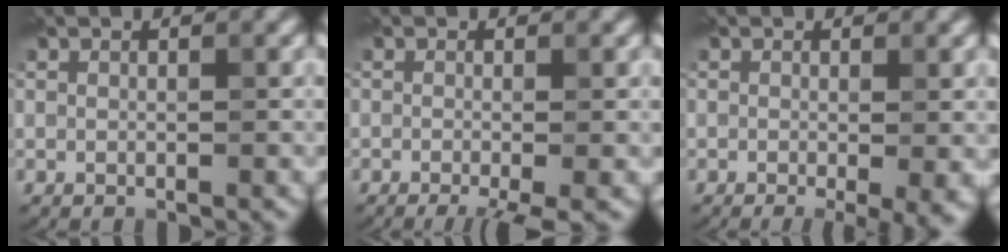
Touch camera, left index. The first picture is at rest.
{"total": 3.0, "force": [-1.5, 0.7, 2.5], "torque": [-0.032, -0.006, -0.027]}
{"total": 3.8, "force": [-0.9, 1.2, 3.5], "torque": [-0.039, -0.014, -0.005]}